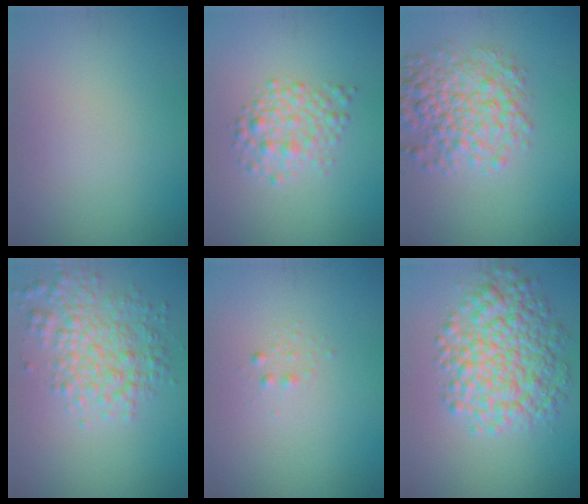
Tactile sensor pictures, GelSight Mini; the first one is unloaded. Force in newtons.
{"total": 2.8, "press": 2.8, "slide": 0.1}
{"total": 5.2, "press": 5.2, "slide": 0.1}
{"total": 4.3, "press": 4.3, "slide": 0.1}
{"total": 0.6, "press": 0.6, "slide": 0.0}
{"total": 6.8, "press": 6.8, "slide": 0.2}